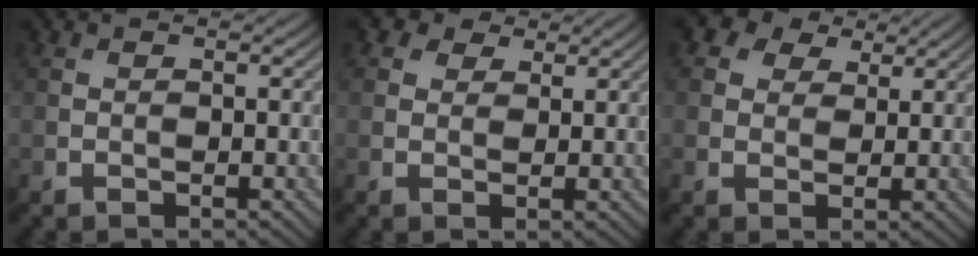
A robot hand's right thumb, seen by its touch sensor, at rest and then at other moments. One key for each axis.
{"total": 4.1, "fx": 2.7, "fy": 2.6, "fz": 1.7, "tx": -0.041, "ty": -0.003, "tz": 0.048}
{"total": 6.4, "fx": 4.0, "fy": 4.2, "fz": 2.7, "tx": -0.074, "ty": -0.003, "tz": 0.068}